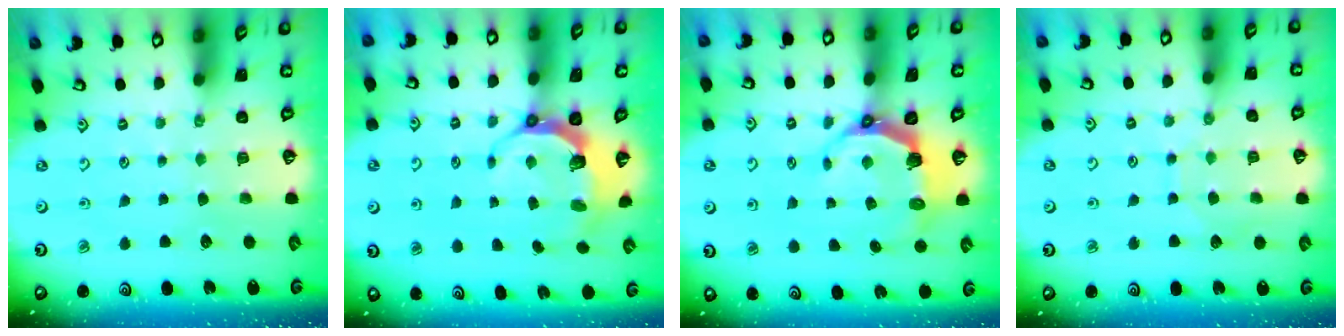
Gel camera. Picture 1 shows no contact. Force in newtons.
{"total": 7.5, "press": 6.3, "slide": 4.2}
{"total": 8.0, "press": 6.3, "slide": 5.0}
{"total": 5.8, "press": 5.8, "slide": 0.4}